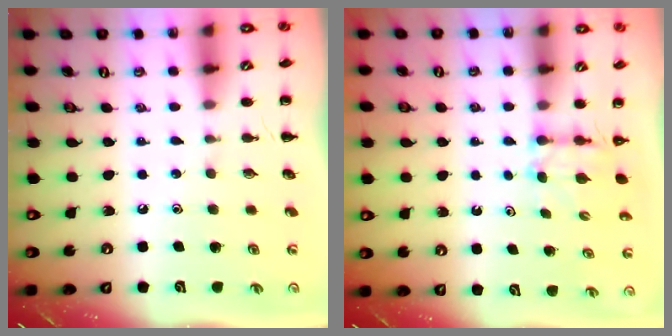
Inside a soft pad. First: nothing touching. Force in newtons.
{"total": 2.8, "press": 2.6, "slide": 1.1}